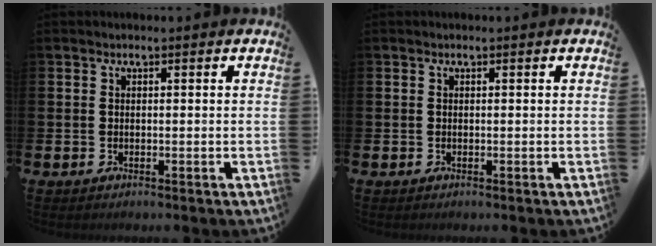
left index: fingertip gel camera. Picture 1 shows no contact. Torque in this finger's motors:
{"motor_torque": [0.00, 0.00, 0.00, 0.00]}